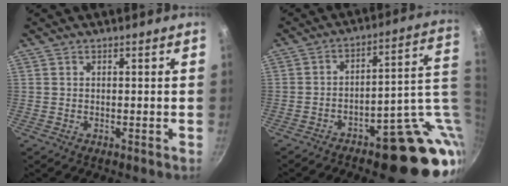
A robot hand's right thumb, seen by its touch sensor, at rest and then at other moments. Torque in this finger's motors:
{"motor_torque": [3.77, 1.19, 1.70, -1.07, 0.10]}